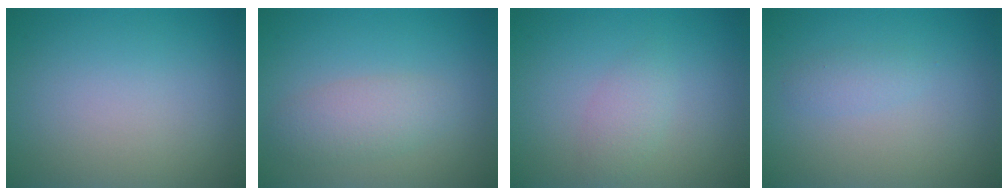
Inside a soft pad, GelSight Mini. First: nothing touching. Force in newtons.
{"total": 2.7, "press": 2.7, "slide": 0.0}
{"total": 1.6, "press": 1.6, "slide": 0.1}
{"total": 1.1, "press": 1.0, "slide": 0.1}